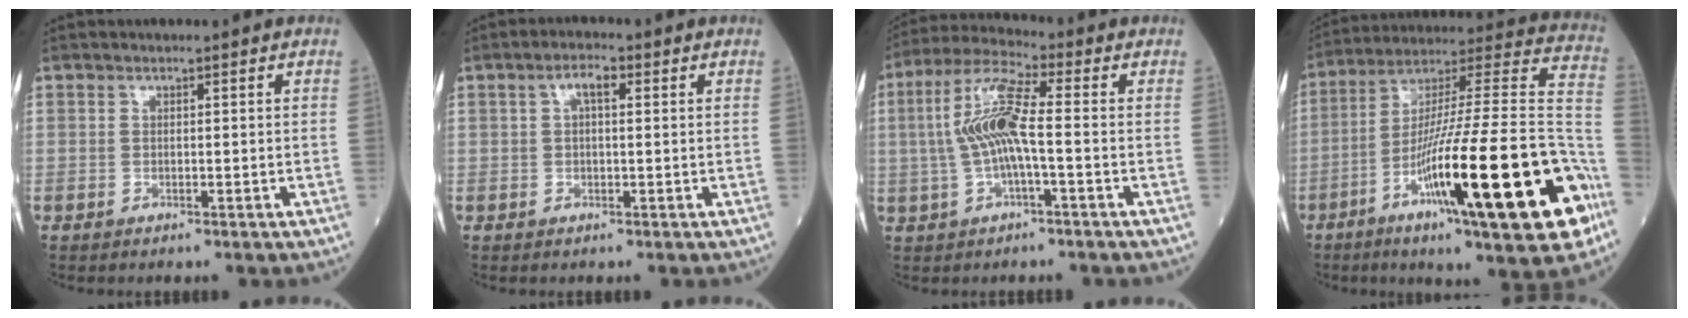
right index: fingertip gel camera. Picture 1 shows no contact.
{"total": 2.8, "force": [0.7, 1.0, 2.5], "torque": [-0.049, 0.011, 0.012]}
{"total": 9.2, "force": [-0.6, 1.5, 9.1], "torque": [-0.193, 0.020, -0.015]}
{"total": 33.4, "force": [-12.7, 3.3, 30.8], "torque": [-0.420, -0.032, -0.217]}